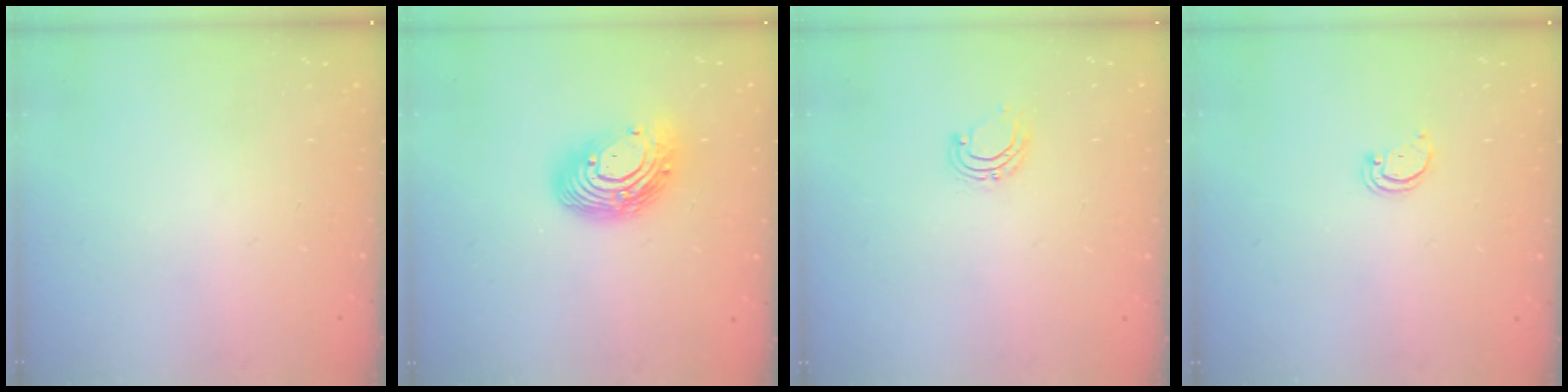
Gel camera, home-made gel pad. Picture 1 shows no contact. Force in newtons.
{"total": 14.0, "press": 14.0, "slide": 1.1}
{"total": 6.6, "press": 6.6, "slide": 0.5}
{"total": 1.5, "press": 1.5, "slide": 0.1}